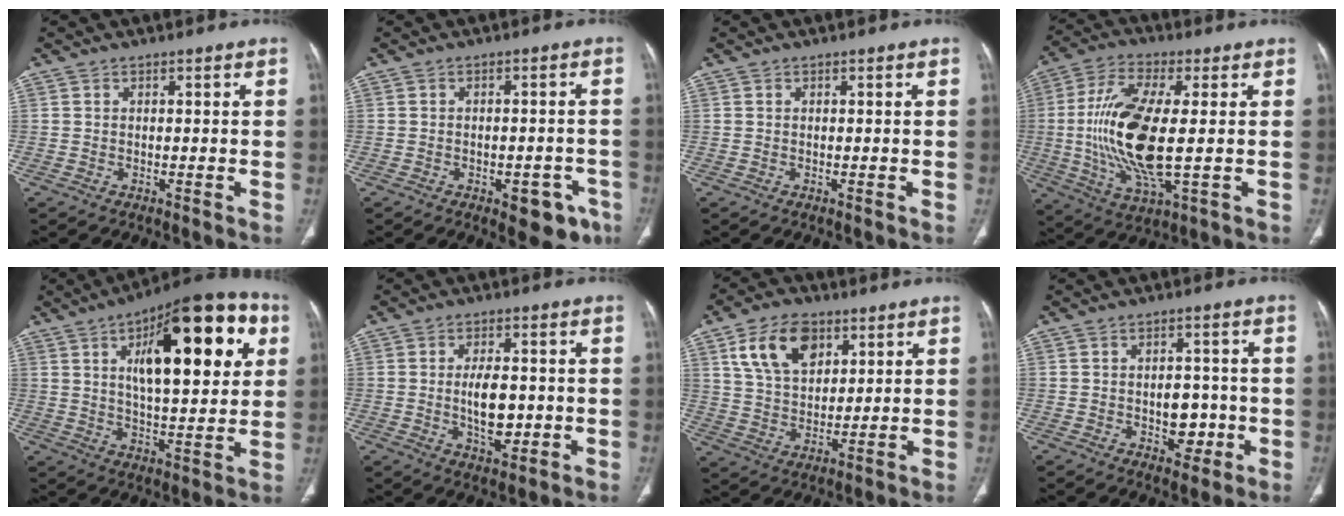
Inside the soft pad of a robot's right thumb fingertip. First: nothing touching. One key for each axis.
{"total": 7.5, "fx": -4.0, "fy": 3.9, "fz": 5.1, "tx": -0.037, "ty": 0.020, "tz": -0.042}
{"total": 0.0}
{"total": 17.3, "fx": 0.0, "fy": 5.9, "fz": 16.2, "tx": -0.348, "ty": -0.007, "tz": 0.000}
{"total": 25.5, "fx": 8.2, "fy": 9.8, "fz": 22.1, "tx": -0.288, "ty": 0.000, "tz": 0.117}
{"total": 7.9, "fx": -0.5, "fy": 4.1, "fz": 6.7, "tx": -0.099, "ty": -0.005, "tz": -0.002}
{"total": 12.7, "fx": 6.0, "fy": 8.3, "fz": 7.6, "tx": -0.107, "ty": -0.018, "tz": 0.114}
{"total": 6.2, "fx": -1.2, "fy": 4.3, "fz": 4.3, "tx": -0.026, "ty": 0.008, "tz": -0.010}